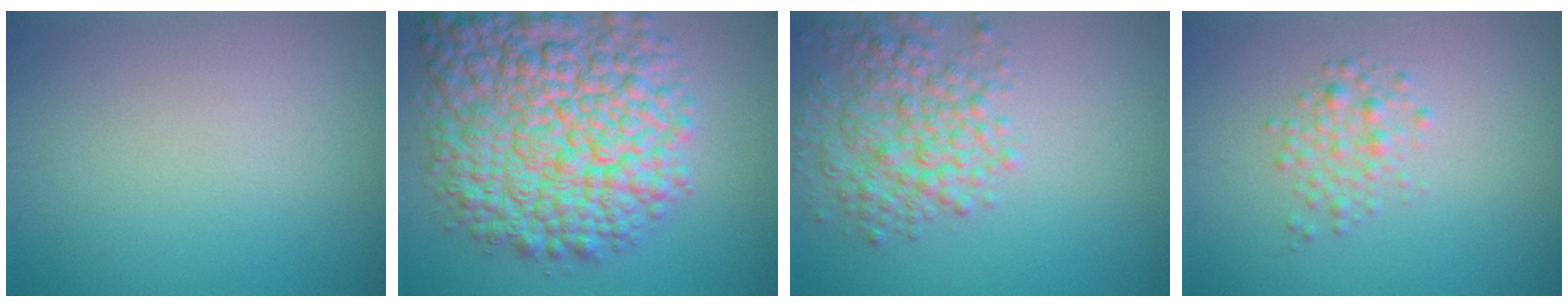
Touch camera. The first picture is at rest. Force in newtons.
{"total": 13.0, "press": 13.0, "slide": 0.5}
{"total": 5.0, "press": 5.0, "slide": 0.2}
{"total": 2.1, "press": 2.1, "slide": 0.1}